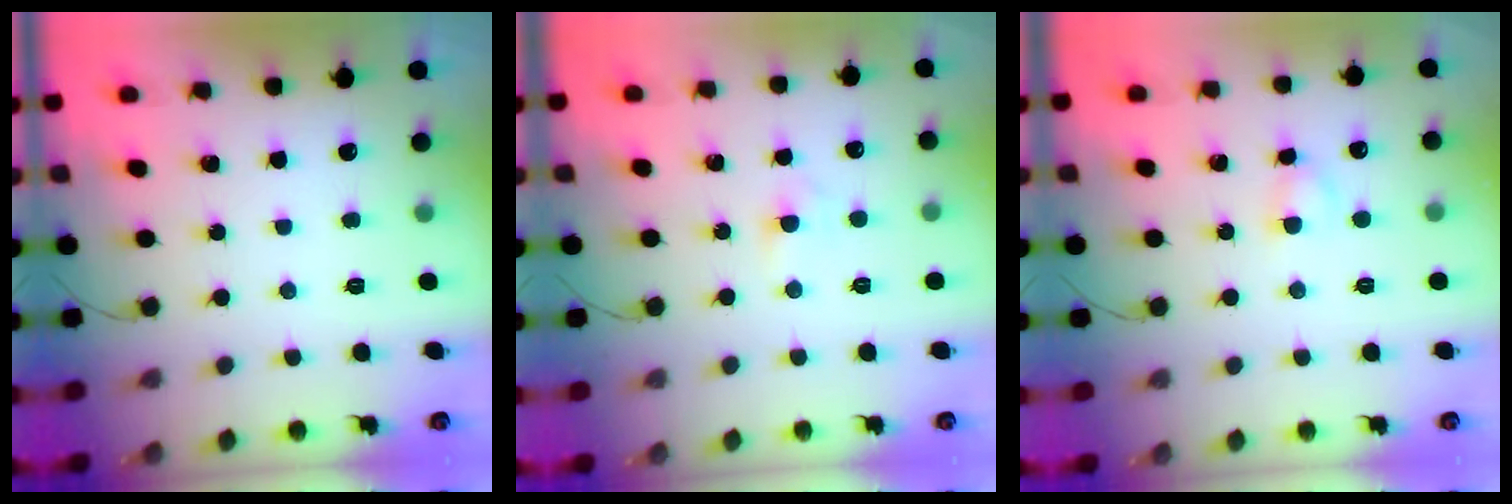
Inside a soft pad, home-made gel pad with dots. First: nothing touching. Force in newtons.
{"total": 2.4, "press": 2.2, "slide": 0.9}
{"total": 2.8, "press": 2.6, "slide": 1.2}